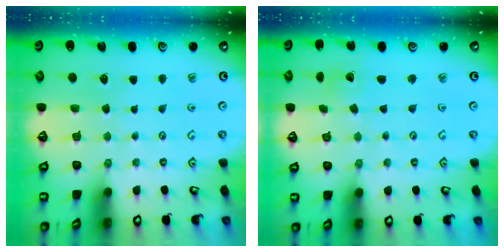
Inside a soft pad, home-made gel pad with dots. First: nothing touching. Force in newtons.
{"total": 1.7, "press": 1.7, "slide": 0.1}